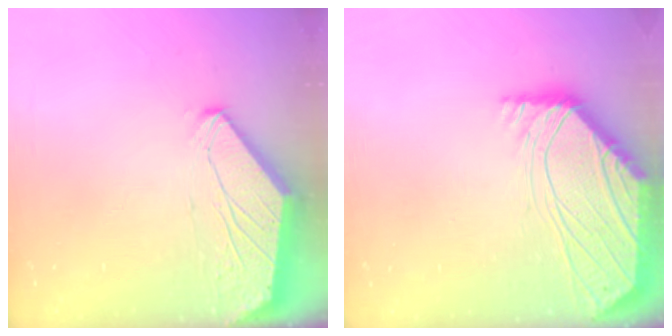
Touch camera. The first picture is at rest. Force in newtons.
{"total": 1.3, "press": 1.2, "slide": 0.4}